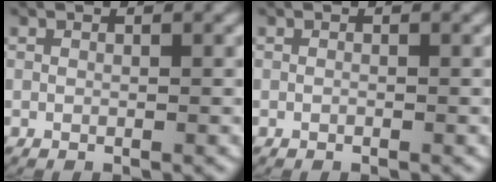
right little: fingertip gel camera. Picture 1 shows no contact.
{"total": 0.0}